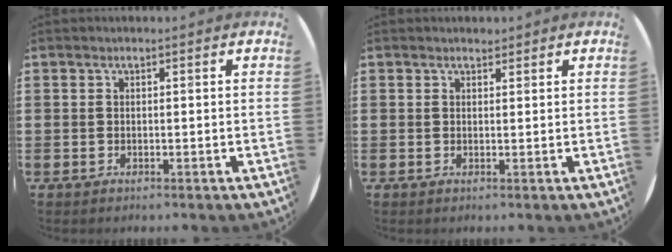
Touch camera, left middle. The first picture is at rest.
{"total": 0.9, "force": [0.9, 0.2, 0.0], "torque": [0.000, 0.002, 0.017]}